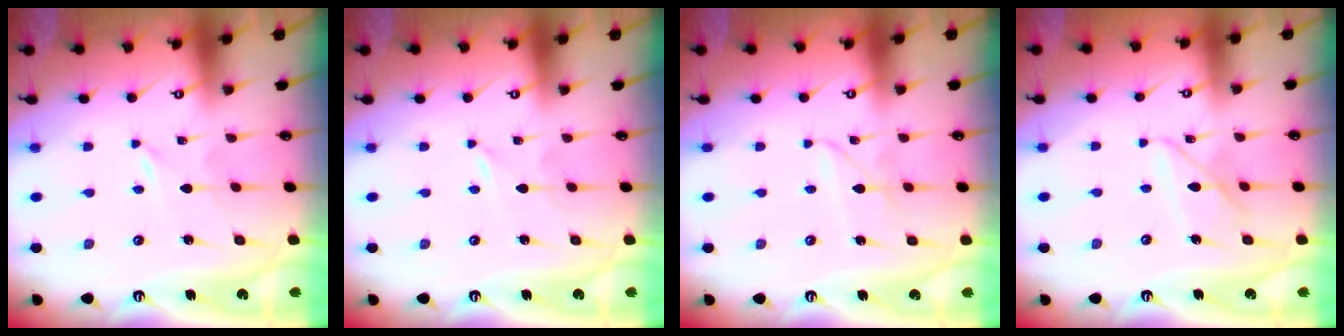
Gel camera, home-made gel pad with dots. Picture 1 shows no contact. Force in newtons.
{"total": 0.0}
{"total": 2.5, "press": 2.4, "slide": 0.3}
{"total": 9.0, "press": 9.0, "slide": 0.7}